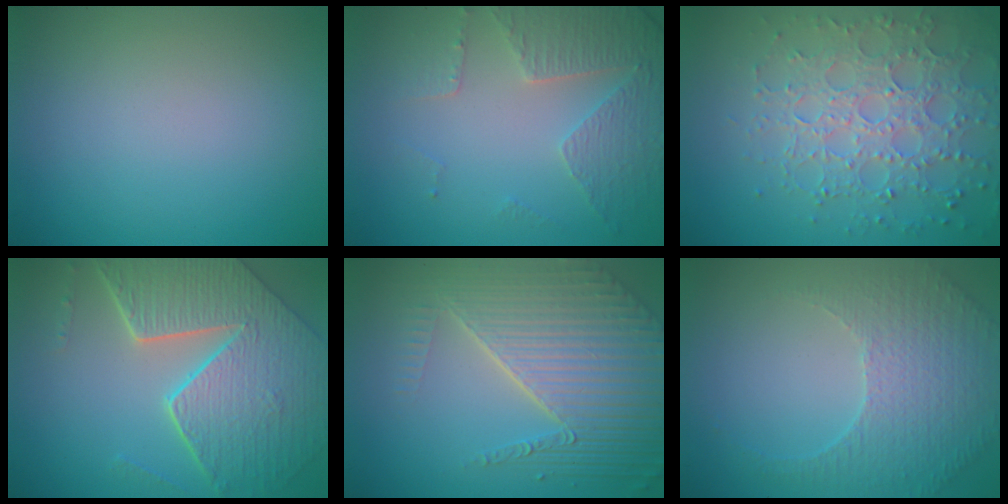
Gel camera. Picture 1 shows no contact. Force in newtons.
{"total": 4.8, "press": 3.5, "slide": 3.2}
{"total": 6.1, "press": 5.0, "slide": 3.6}
{"total": 9.0, "press": 6.4, "slide": 6.4}
{"total": 8.6, "press": 5.7, "slide": 6.5}
{"total": 5.2, "press": 3.6, "slide": 3.7}